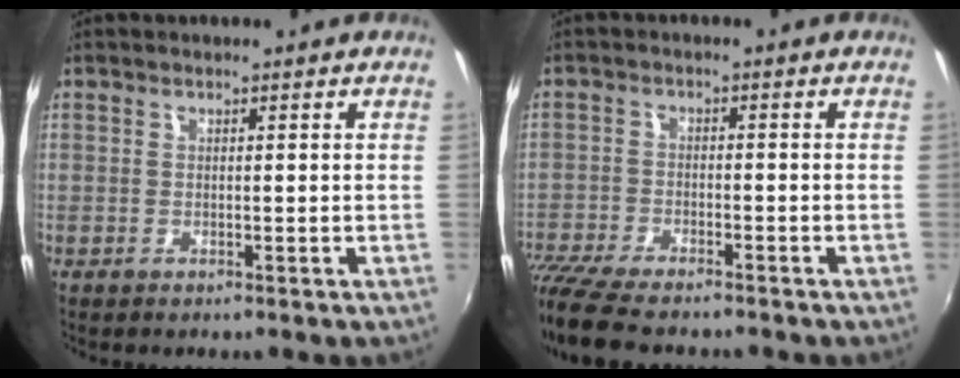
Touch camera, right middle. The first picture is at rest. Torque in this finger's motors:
{"motor_torque": [1.11, -1.03, 0.24, 0.16]}